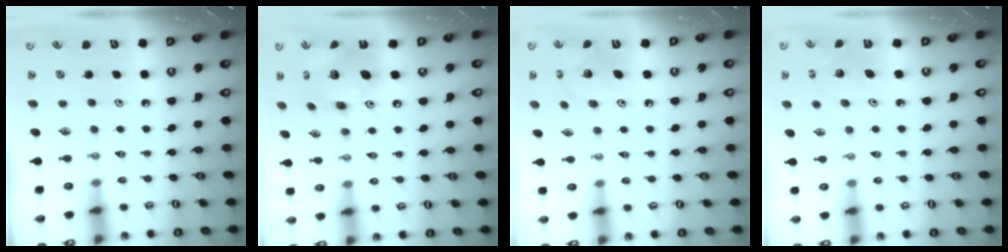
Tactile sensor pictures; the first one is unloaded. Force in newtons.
{"total": 15.8, "press": 15.8, "slide": 1.5}
{"total": 6.7, "press": 6.7, "slide": 0.3}
{"total": 2.7, "press": 2.7, "slide": 0.2}